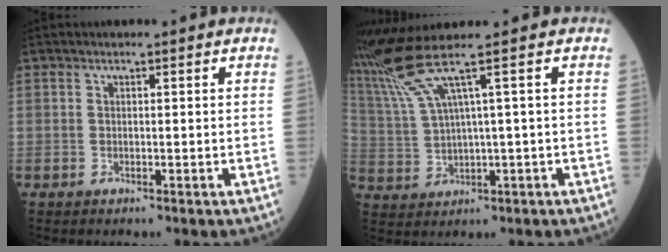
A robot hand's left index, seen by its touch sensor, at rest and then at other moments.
{"total": 6.4, "force": [4.8, -2.4, 3.6], "torque": [-0.095, 0.003, 0.111]}